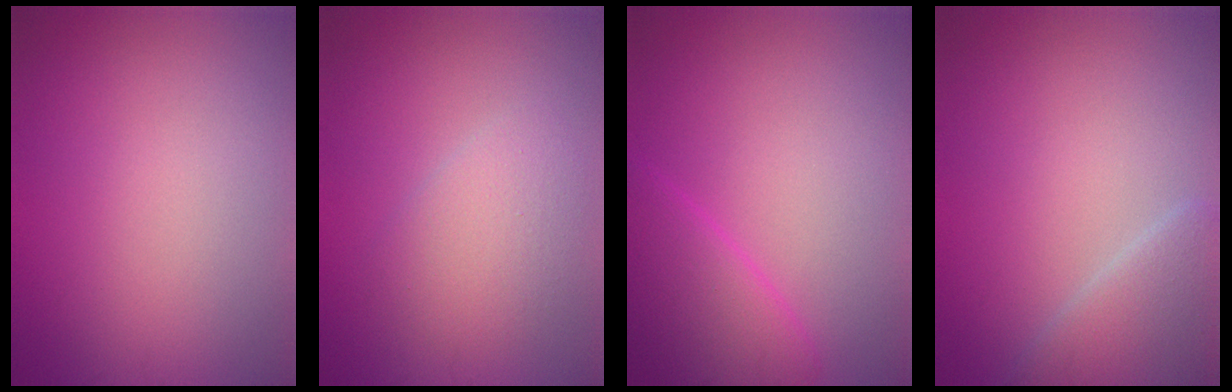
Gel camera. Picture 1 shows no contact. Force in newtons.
{"total": 3.0, "press": 3.0, "slide": 0.2}
{"total": 4.3, "press": 4.3, "slide": 0.2}
{"total": 4.0, "press": 4.0, "slide": 0.3}